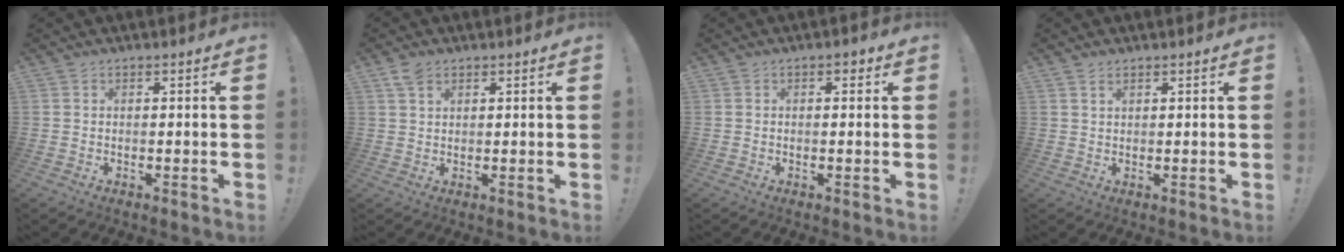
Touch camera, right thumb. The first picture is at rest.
{"total": 3.6, "force": [2.2, 2.1, 1.9], "torque": [-0.032, -0.006, 0.040]}
{"total": 1.5, "force": [0.3, 0.7, 1.3], "torque": [-0.010, 0.000, 0.001]}
{"total": 1.3, "force": [0.9, 0.6, 0.7], "torque": [-0.013, -0.001, 0.016]}